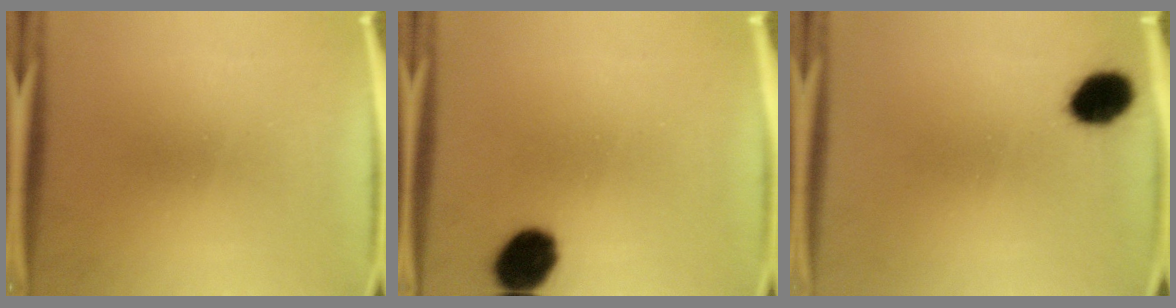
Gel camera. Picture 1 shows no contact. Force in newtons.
{"total": 10.1}
{"total": 7.5}